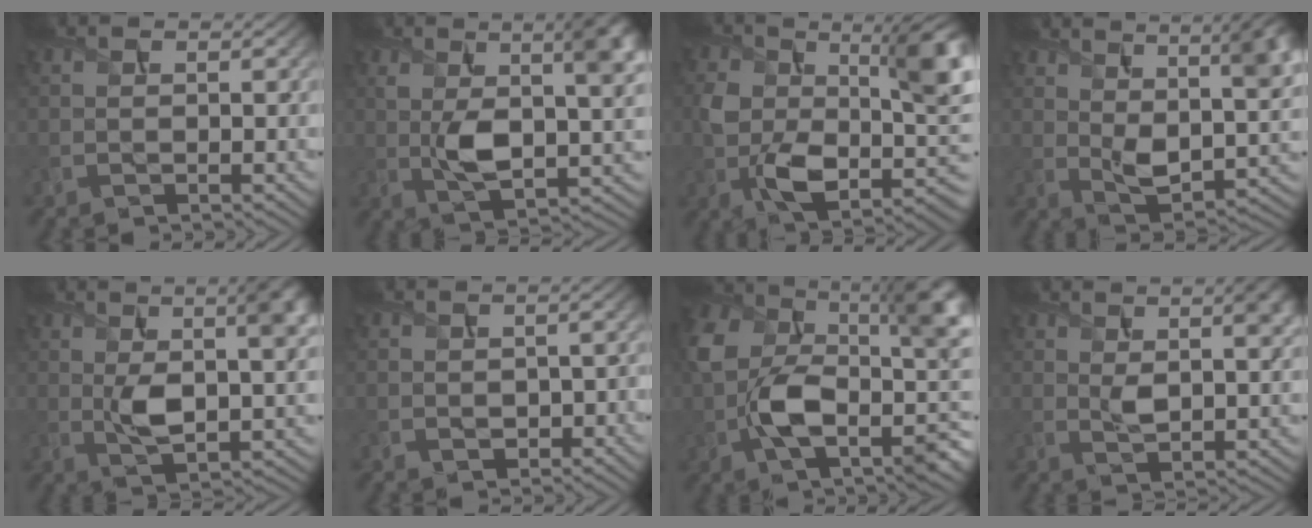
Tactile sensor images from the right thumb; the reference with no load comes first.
{"total": 11.3, "force": [1.6, 5.2, 9.9], "torque": [-0.172, -0.009, 0.030]}
{"total": 12.8, "force": [-0.4, 7.0, 10.7], "torque": [-0.180, -0.024, -0.009]}
{"total": 12.0, "force": [3.9, 5.8, 9.8], "torque": [-0.174, -0.003, 0.068]}
{"total": 10.3, "force": [1.8, 4.6, 9.1], "torque": [-0.156, -0.001, 0.032]}
{"total": 2.2, "force": [-0.5, 1.7, 1.3], "torque": [-0.020, -0.010, -0.002]}
{"total": 15.2, "force": [-0.9, 8.3, 12.7], "torque": [-0.236, -0.018, -0.015]}
{"total": 6.2, "force": [2.3, 2.5, 5.2], "torque": [-0.089, 0.003, 0.041]}